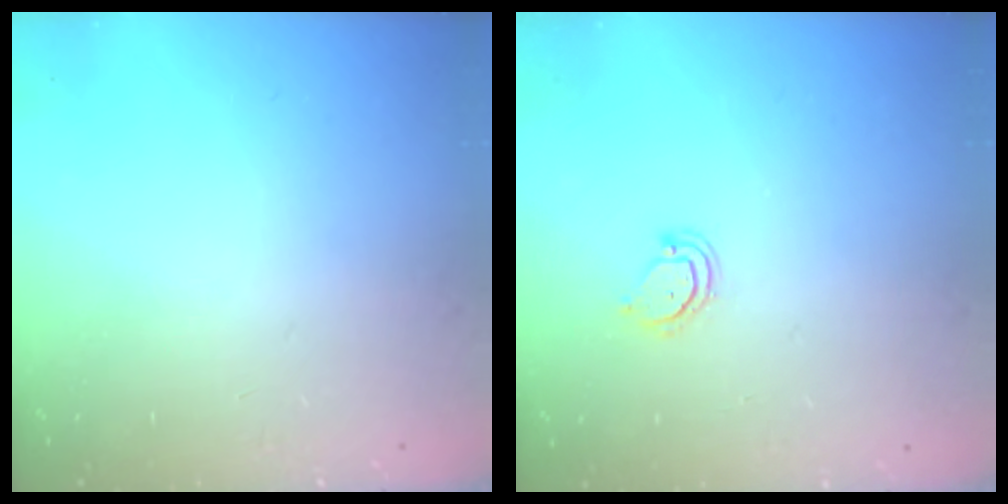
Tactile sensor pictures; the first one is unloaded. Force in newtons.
{"total": 4.0, "press": 4.0, "slide": 0.4}